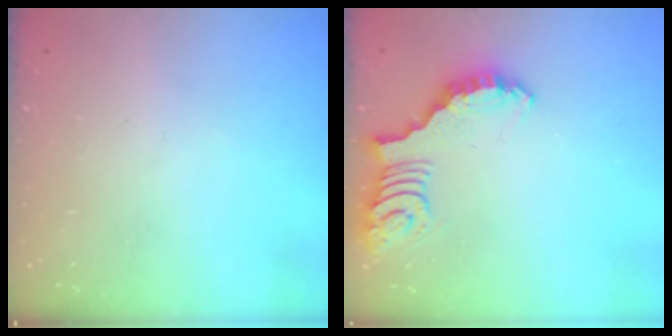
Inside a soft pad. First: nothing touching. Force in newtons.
{"total": 2.7, "press": 2.7, "slide": 0.6}